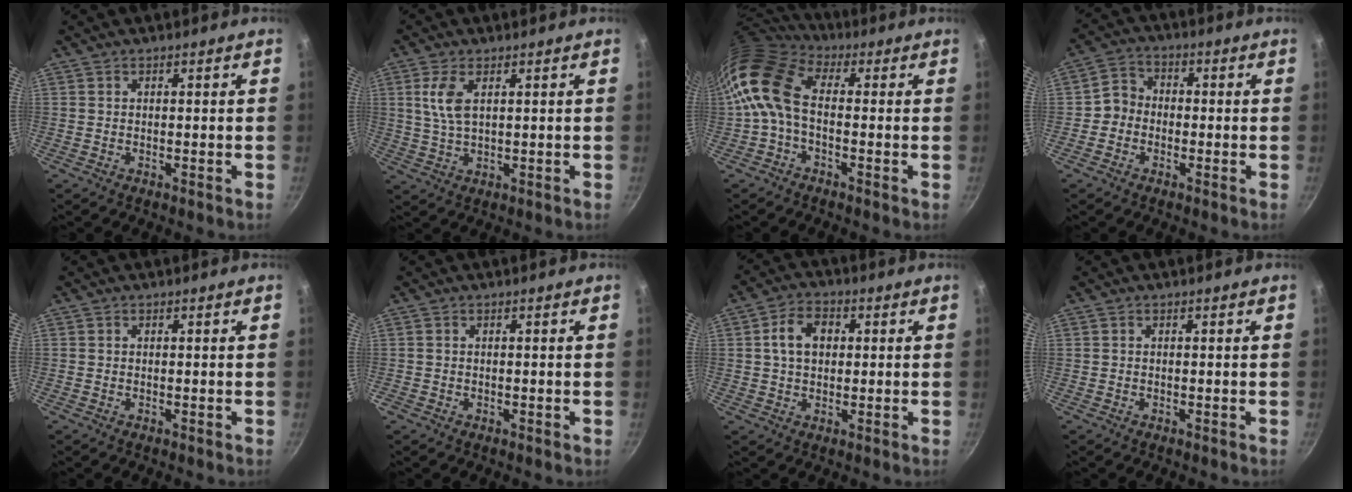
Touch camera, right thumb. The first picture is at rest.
{"total": 5.7, "force": [1.8, 2.6, 4.7], "torque": [-0.097, -0.005, 0.038]}
{"total": 11.2, "force": [-1.1, 7.1, 8.6], "torque": [-0.160, 0.032, -0.040]}
{"total": 5.0, "force": [-1.2, 4.5, 1.9], "torque": [-0.006, 0.018, -0.037]}
{"total": 0.0}
{"total": 0.6, "force": [-0.3, 0.5, 0.2], "torque": [-0.002, 0.002, -0.006]}
{"total": 7.4, "force": [1.2, 5.4, 4.9], "torque": [-0.065, 0.012, 0.014]}
{"total": 0.0}